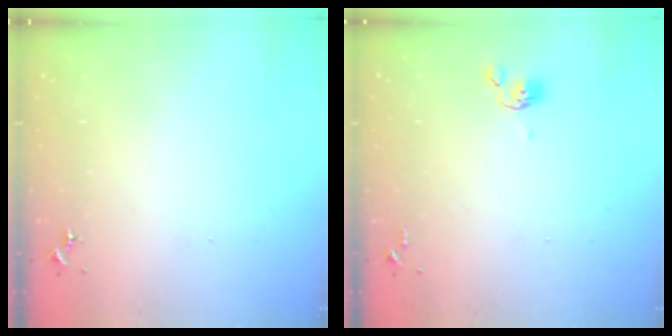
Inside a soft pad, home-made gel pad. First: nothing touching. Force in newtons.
{"total": 4.6, "press": 4.5, "slide": 0.5}